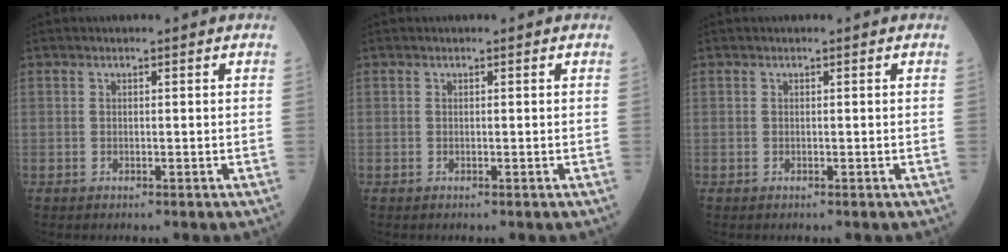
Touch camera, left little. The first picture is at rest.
{"total": 0.0}
{"total": 0.0}